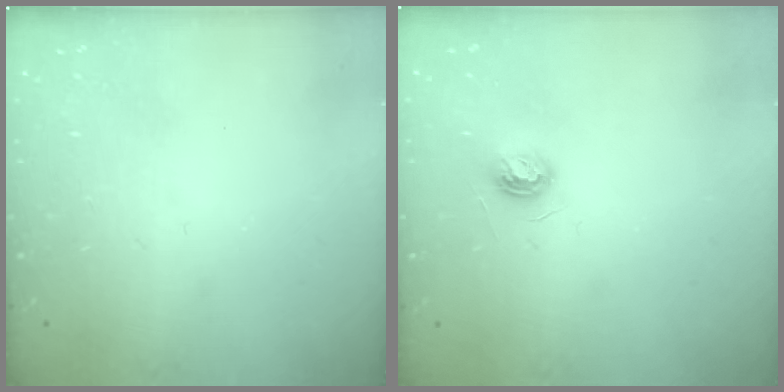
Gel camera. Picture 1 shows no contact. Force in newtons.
{"total": 5.3, "press": 5.3, "slide": 0.6}